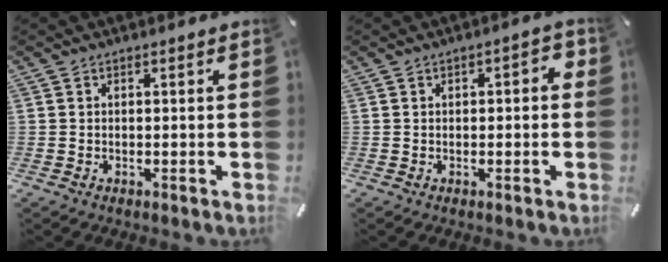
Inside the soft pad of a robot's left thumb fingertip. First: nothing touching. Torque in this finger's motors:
{"motor_torque": [0.04, -0.05, 0.15, 0.13, -0.02]}